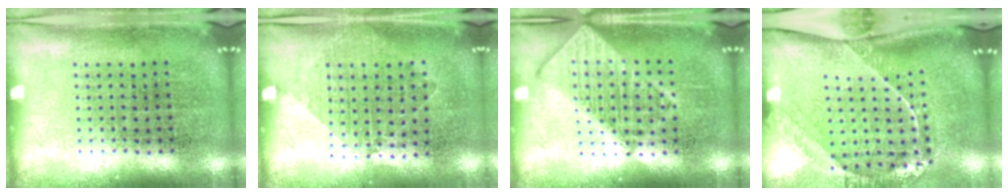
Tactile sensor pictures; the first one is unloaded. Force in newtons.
{"total": 1.0, "press": 1.0, "slide": 0.4}
{"total": 2.6, "press": 2.6, "slide": 0.4}
{"total": 2.5, "press": 1.8, "slide": 1.8}